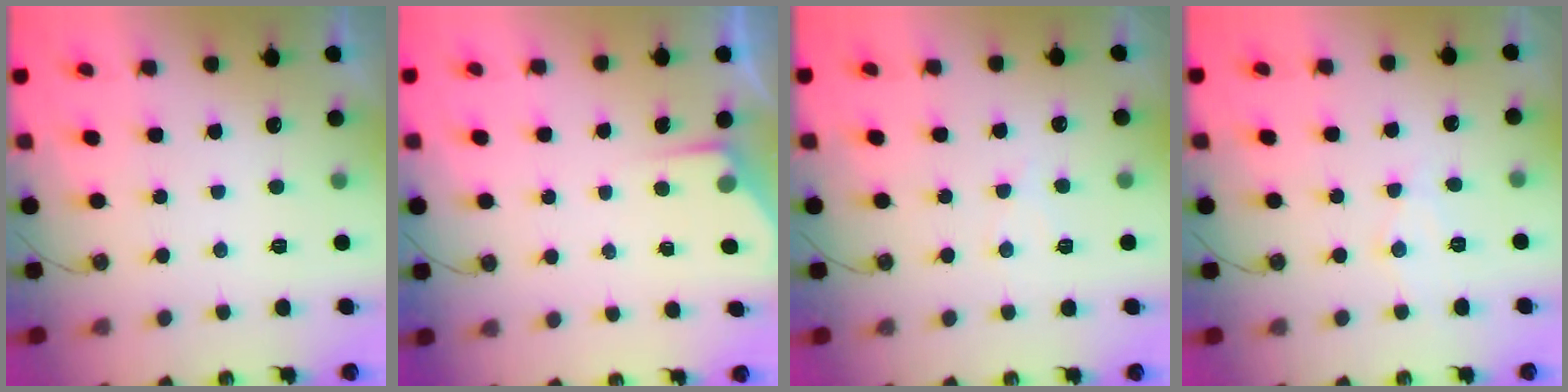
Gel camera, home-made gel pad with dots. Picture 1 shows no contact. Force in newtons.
{"total": 2.8, "press": 2.8, "slide": 0.4}
{"total": 4.6, "press": 4.5, "slide": 0.7}
{"total": 7.0, "press": 7.0, "slide": 0.4}